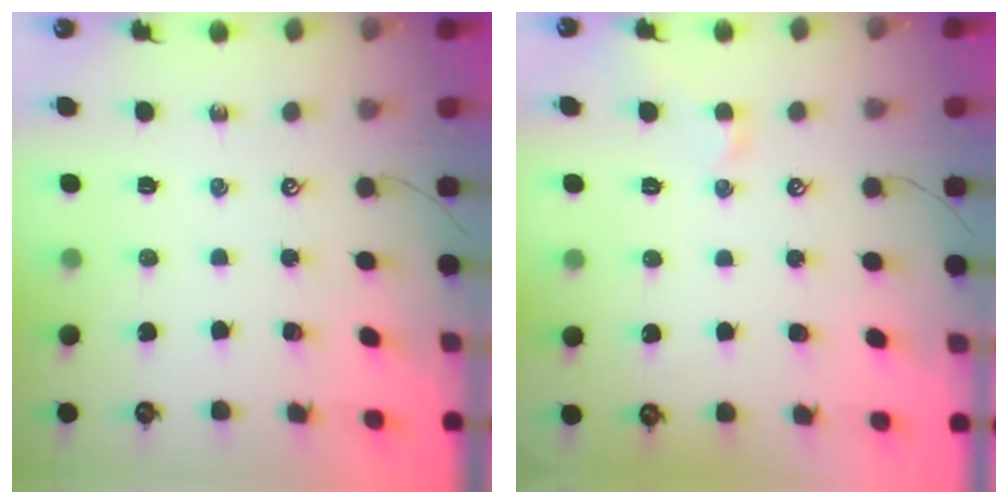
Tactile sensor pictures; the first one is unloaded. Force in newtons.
{"total": 0.5, "press": 0.3, "slide": 0.4}